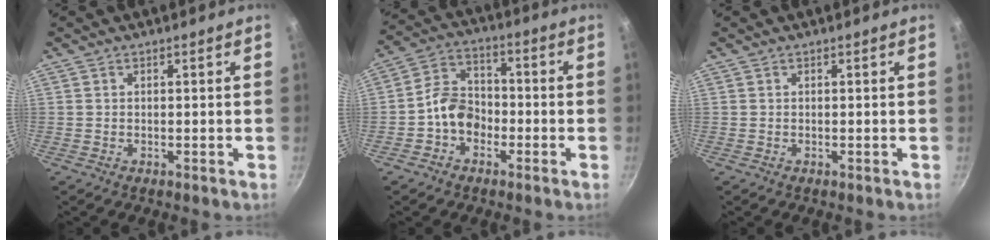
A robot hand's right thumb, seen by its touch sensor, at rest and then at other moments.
{"total": 8.1, "force": [-2.6, 6.1, 4.5], "torque": [-0.049, 0.036, -0.059]}
{"total": 0.0}